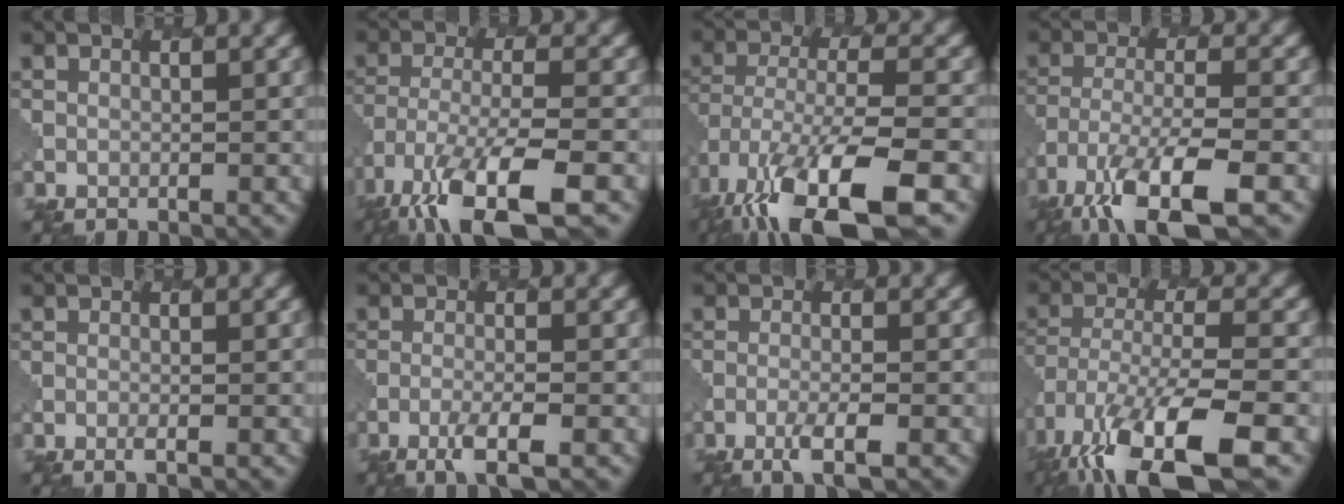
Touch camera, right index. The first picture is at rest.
{"total": 10.8, "force": [-6.6, 3.6, 7.7], "torque": [-0.162, -0.023, -0.124]}
{"total": 13.3, "force": [-8.2, 4.7, 9.4], "torque": [-0.205, -0.031, -0.131]}
{"total": 9.7, "force": [-6.0, 3.1, 6.9], "torque": [-0.141, -0.019, -0.112]}
{"total": 0.7, "force": [-0.2, 0.1, 0.6], "torque": [-0.010, 0.002, -0.007]}
{"total": 3.2, "force": [-1.9, 0.5, 2.5], "torque": [-0.049, -0.003, -0.042]}
{"total": 2.7, "force": [-1.5, 0.4, 2.2], "torque": [-0.042, -0.001, -0.035]}
{"total": 13.1, "force": [-8.1, 4.6, 9.2], "torque": [-0.205, -0.033, -0.131]}